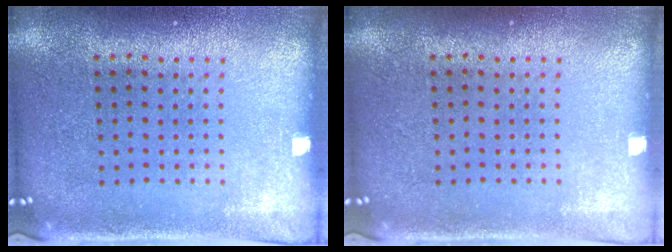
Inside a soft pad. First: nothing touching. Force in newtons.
{"total": 0.0}